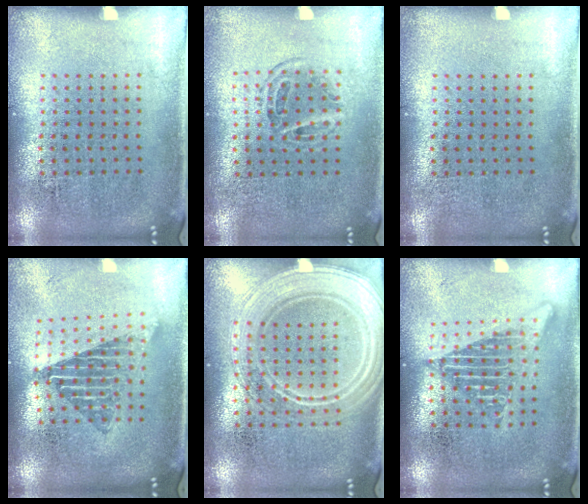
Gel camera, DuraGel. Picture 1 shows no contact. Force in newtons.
{"total": 1.1, "press": 0.9, "slide": 0.6}
{"total": 0.0}
{"total": 1.6, "press": 1.3, "slide": 0.9}
{"total": 2.9, "press": 2.8, "slide": 0.4}
{"total": 2.6, "press": 2.6, "slide": 0.3}